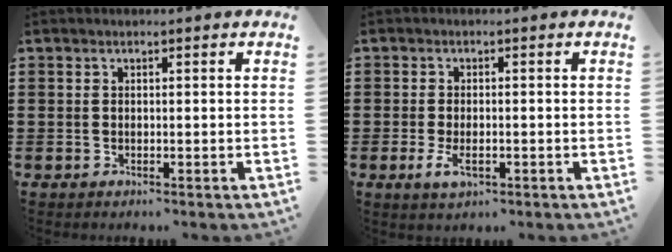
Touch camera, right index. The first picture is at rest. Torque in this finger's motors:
{"motor_torque": [1.11, 1.03, 0.10, 0.03]}